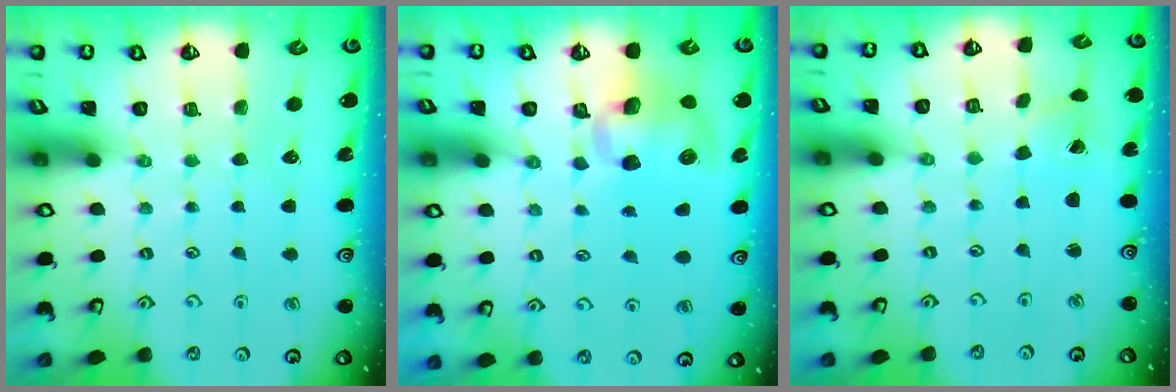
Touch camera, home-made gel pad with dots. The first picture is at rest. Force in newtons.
{"total": 10.3, "press": 10.2, "slide": 1.5}
{"total": 1.1, "press": 1.1, "slide": 0.0}